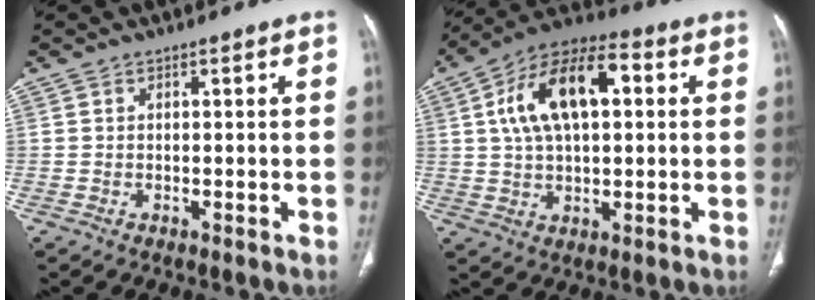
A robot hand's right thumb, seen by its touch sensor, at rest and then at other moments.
{"total": 16.3, "force": [3.8, 8.5, 13.5], "torque": [-0.229, 0.024, 0.059]}